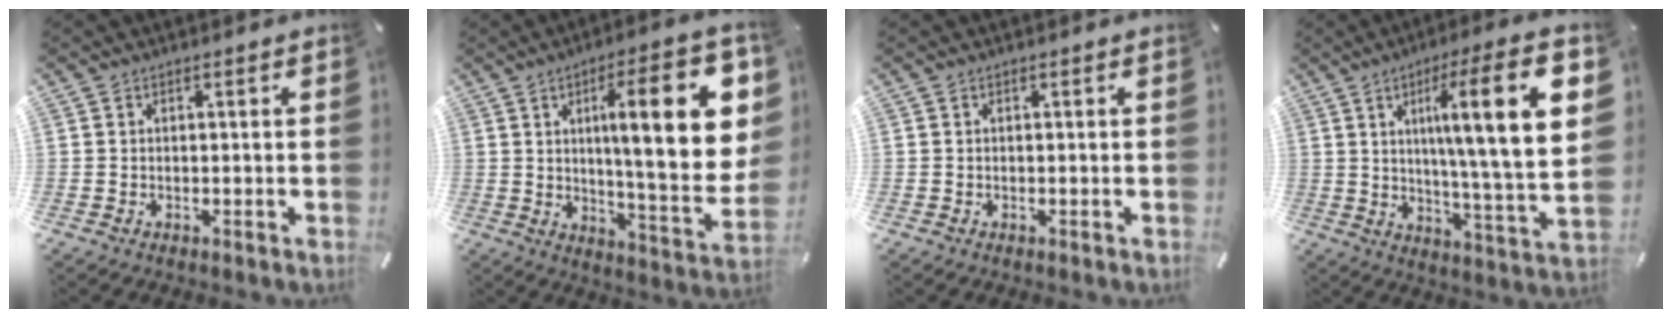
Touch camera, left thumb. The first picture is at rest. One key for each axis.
{"total": 24.2, "fx": 6.1, "fy": 6.1, "fz": 22.6, "tx": -0.323, "ty": -0.033, "tz": 0.079}
{"total": 0.0}
{"total": 20.6, "fx": 6.7, "fy": 3.3, "fz": 19.2, "tx": -0.301, "ty": -0.027, "tz": 0.084}